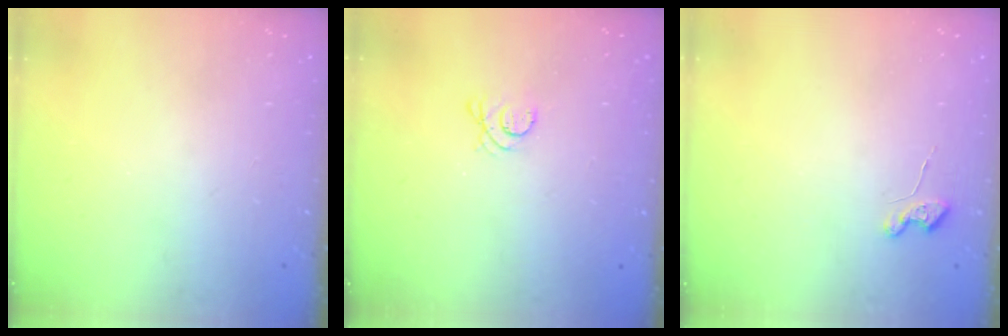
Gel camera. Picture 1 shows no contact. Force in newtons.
{"total": 3.9, "press": 3.8, "slide": 0.6}
{"total": 3.6, "press": 3.6, "slide": 0.6}